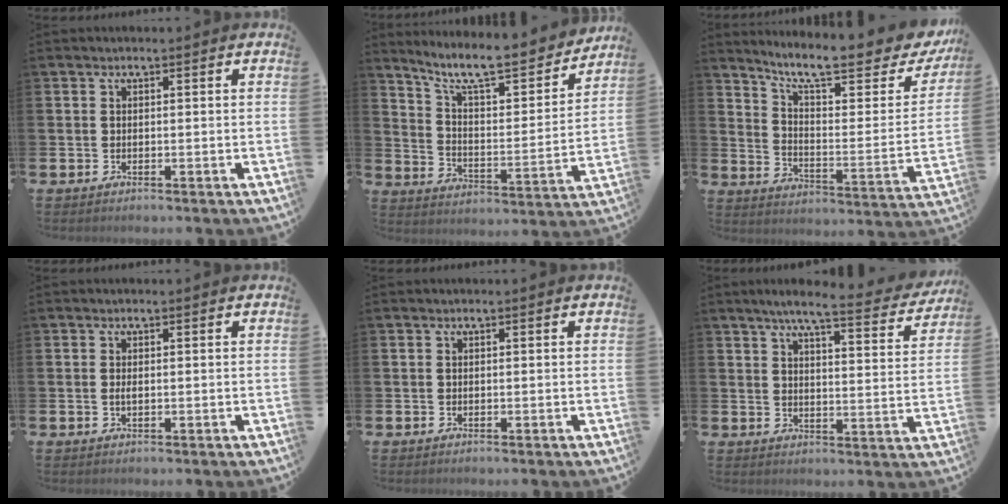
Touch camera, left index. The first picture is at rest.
{"total": 10.4, "force": [9.2, 2.0, 4.3], "torque": [-0.112, -0.064, 0.157]}
{"total": 10.5, "force": [8.8, 2.0, 5.3], "torque": [-0.108, -0.068, 0.143]}
{"total": 0.9, "force": [0.0, 0.3, 0.8], "torque": [-0.016, 0.004, -0.002]}
{"total": 0.0}
{"total": 6.6, "force": [5.8, 0.5, 3.1], "torque": [-0.065, -0.032, 0.094]}